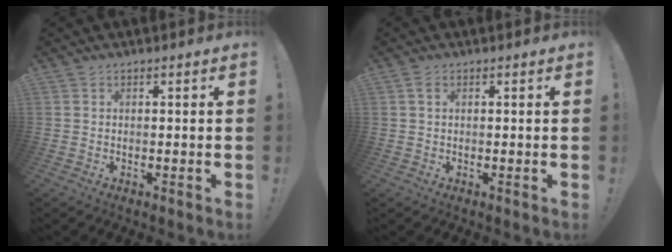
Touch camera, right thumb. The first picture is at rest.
{"total": 1.5, "force": [0.6, 0.8, 1.1], "torque": [-0.015, -0.001, 0.010]}